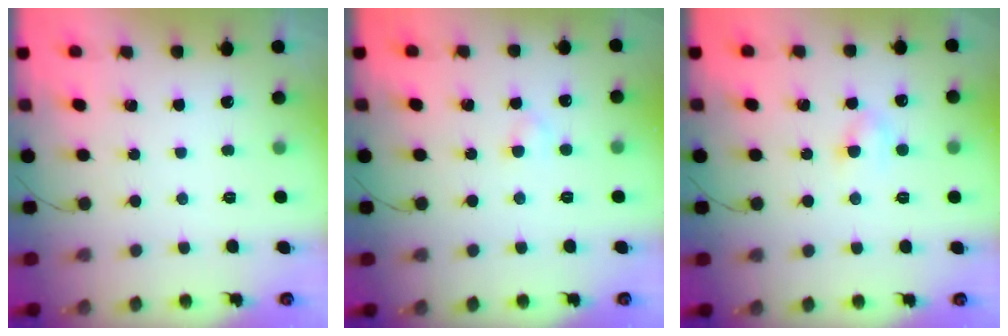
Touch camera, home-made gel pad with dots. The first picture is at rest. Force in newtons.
{"total": 2.4, "press": 2.2, "slide": 1.0}
{"total": 4.0, "press": 3.8, "slide": 1.4}